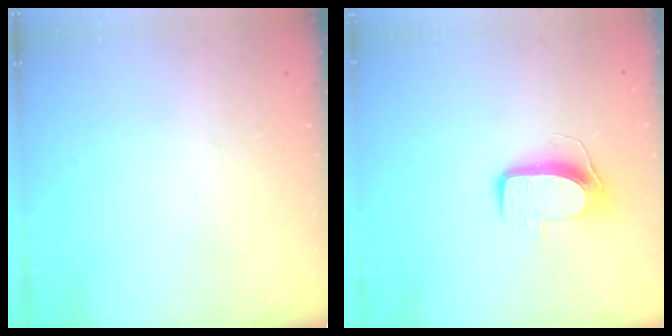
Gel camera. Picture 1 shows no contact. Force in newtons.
{"total": 9.4, "press": 9.4, "slide": 0.3}